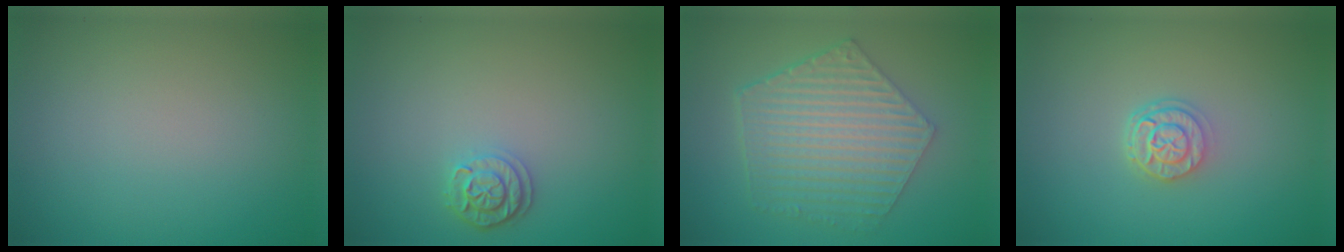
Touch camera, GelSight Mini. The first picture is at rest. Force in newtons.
{"total": 2.1, "press": 1.9, "slide": 0.9}
{"total": 6.7, "press": 4.9, "slide": 4.6}
{"total": 2.7, "press": 2.1, "slide": 1.7}